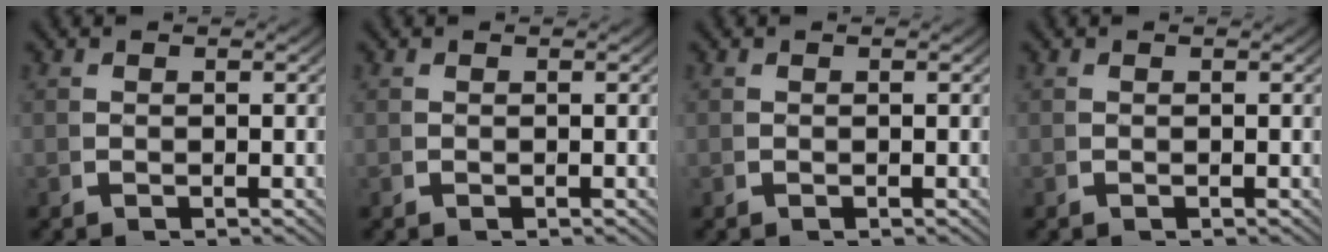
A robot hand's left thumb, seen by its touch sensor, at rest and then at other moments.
{"total": 0.0}
{"total": 0.0}
{"total": 0.0}